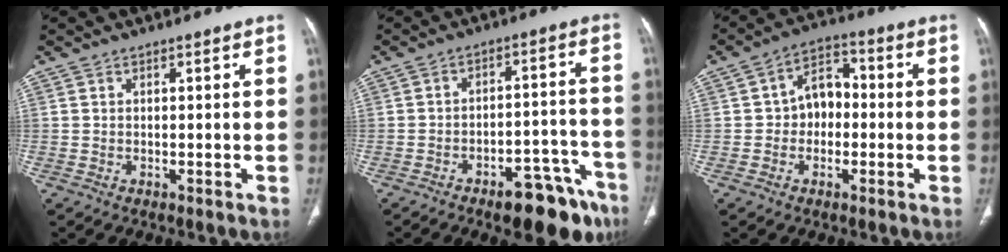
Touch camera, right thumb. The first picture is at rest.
{"total": 13.8, "force": [-9.3, 5.4, 8.7], "torque": [-0.069, 0.074, -0.125]}
{"total": 7.6, "force": [-0.4, 5.8, 4.9], "torque": [-0.048, 0.028, -0.020]}